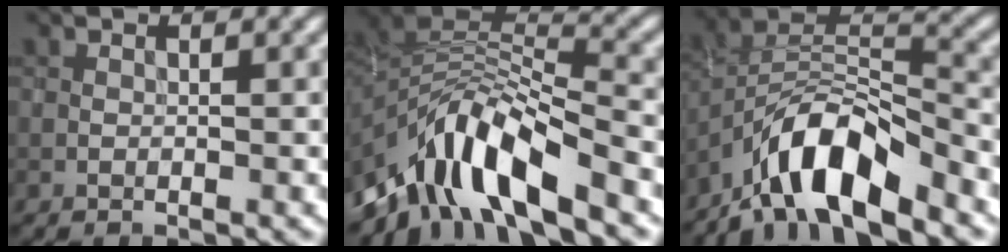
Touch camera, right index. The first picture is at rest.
{"total": 9.1, "force": [-5.1, 3.1, 6.8], "torque": [-0.111, 0.012, -0.102]}
{"total": 8.9, "force": [-6.3, 2.7, 5.7], "torque": [-0.091, 0.006, -0.121]}